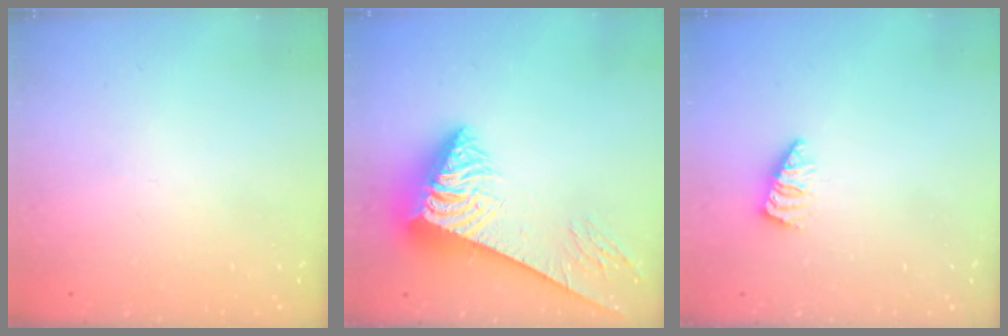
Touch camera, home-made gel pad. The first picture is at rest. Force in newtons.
{"total": 10.1, "press": 10.0, "slide": 1.0}
{"total": 1.8, "press": 1.8, "slide": 0.3}